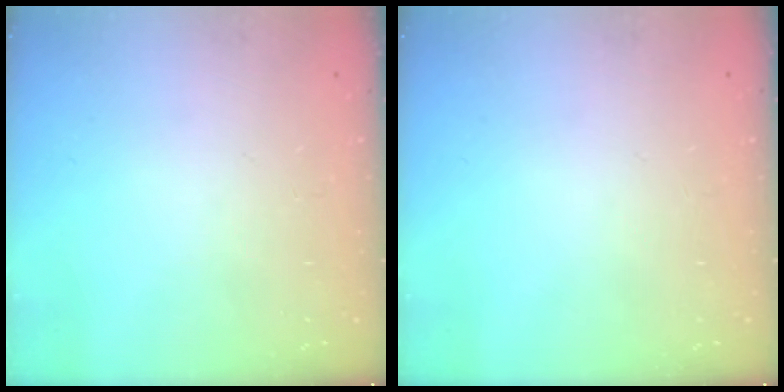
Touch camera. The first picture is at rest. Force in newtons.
{"total": 0.0}